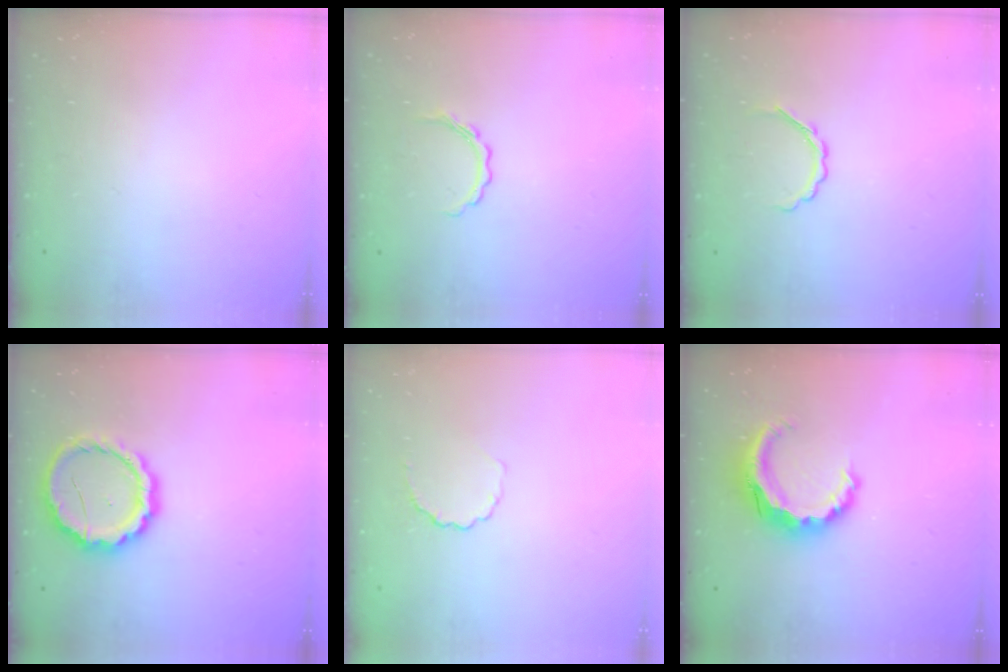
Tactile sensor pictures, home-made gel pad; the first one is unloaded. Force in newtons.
{"total": 4.4, "press": 4.4, "slide": 0.7}
{"total": 3.6, "press": 3.5, "slide": 0.9}
{"total": 12.1, "press": 12.0, "slide": 1.5}
{"total": 3.7, "press": 3.5, "slide": 1.3}
{"total": 8.5, "press": 8.5, "slide": 0.2}